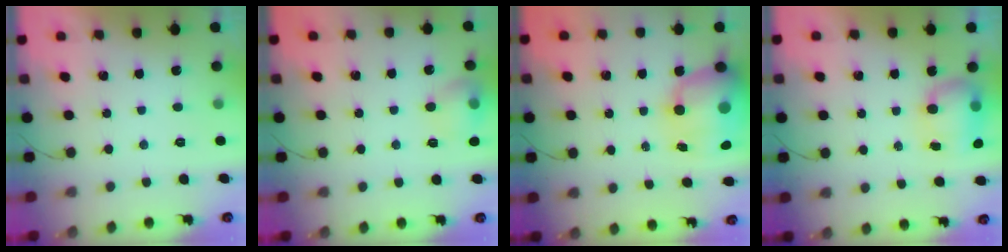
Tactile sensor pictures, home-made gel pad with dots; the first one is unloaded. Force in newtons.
{"total": 10.0, "press": 9.9, "slide": 1.3}
{"total": 17.5, "press": 16.9, "slide": 4.4}
{"total": 7.6, "press": 7.5, "slide": 0.9}